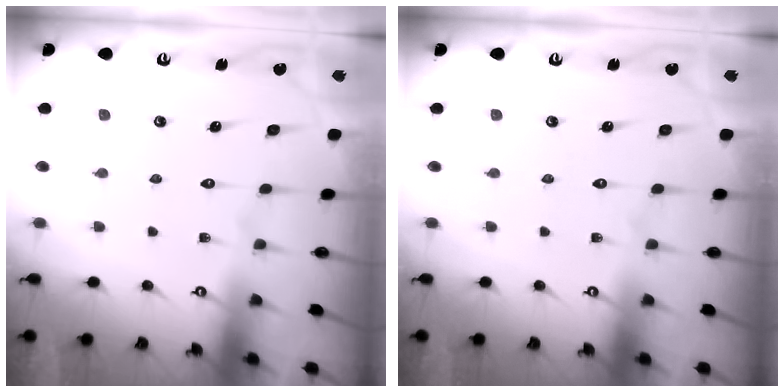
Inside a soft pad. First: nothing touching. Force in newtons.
{"total": 0.0}